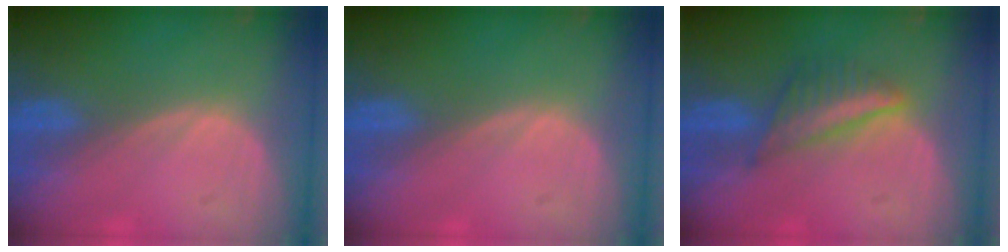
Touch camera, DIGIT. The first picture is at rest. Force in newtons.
{"total": 0.0}
{"total": 5.6, "press": 5.5, "slide": 1.1}